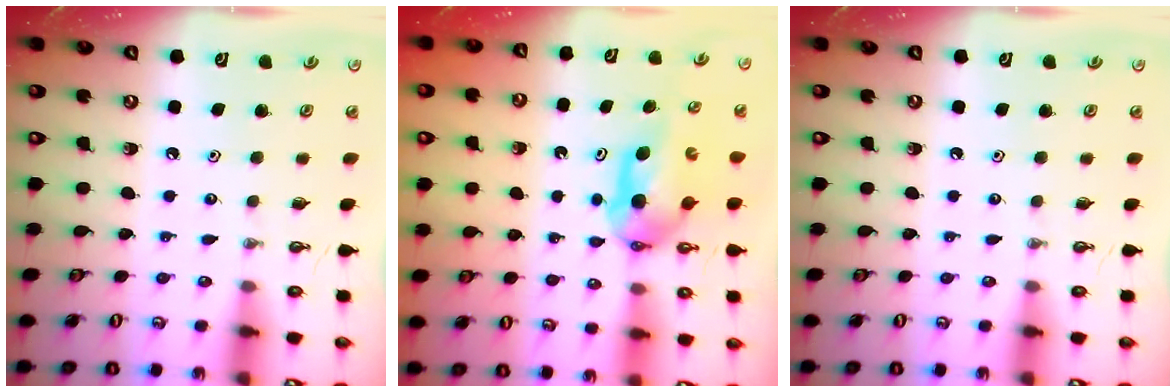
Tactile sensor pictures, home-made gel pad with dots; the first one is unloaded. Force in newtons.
{"total": 6.7, "press": 6.6, "slide": 1.5}
{"total": 0.0}